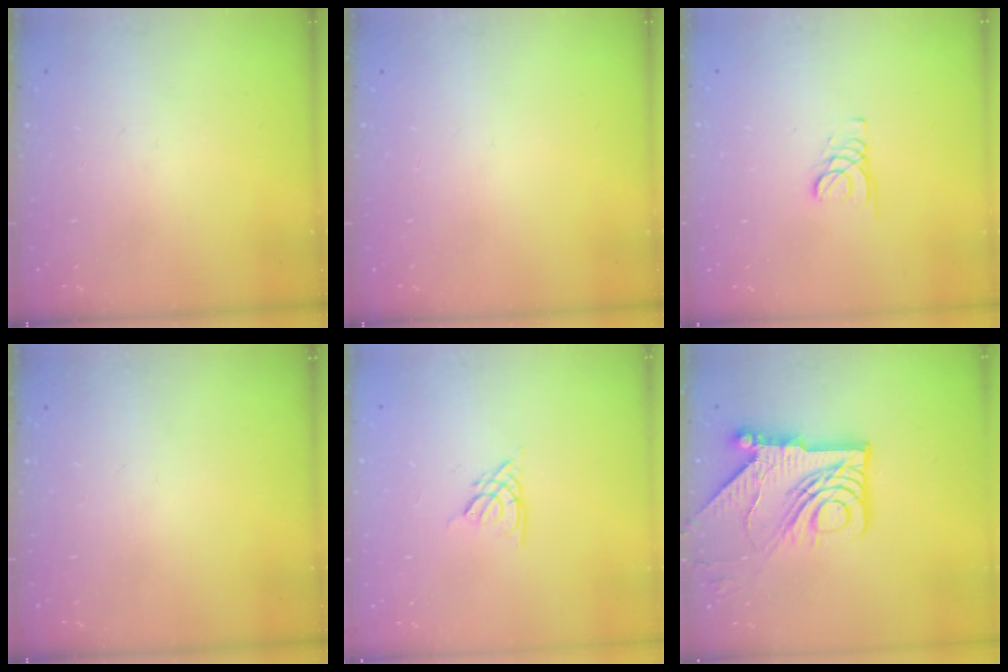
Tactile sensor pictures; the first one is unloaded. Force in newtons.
{"total": 0.0}
{"total": 1.8, "press": 1.8, "slide": 0.2}
{"total": 0.0}
{"total": 2.7, "press": 2.7, "slide": 0.4}
{"total": 13.8, "press": 13.7, "slide": 1.8}